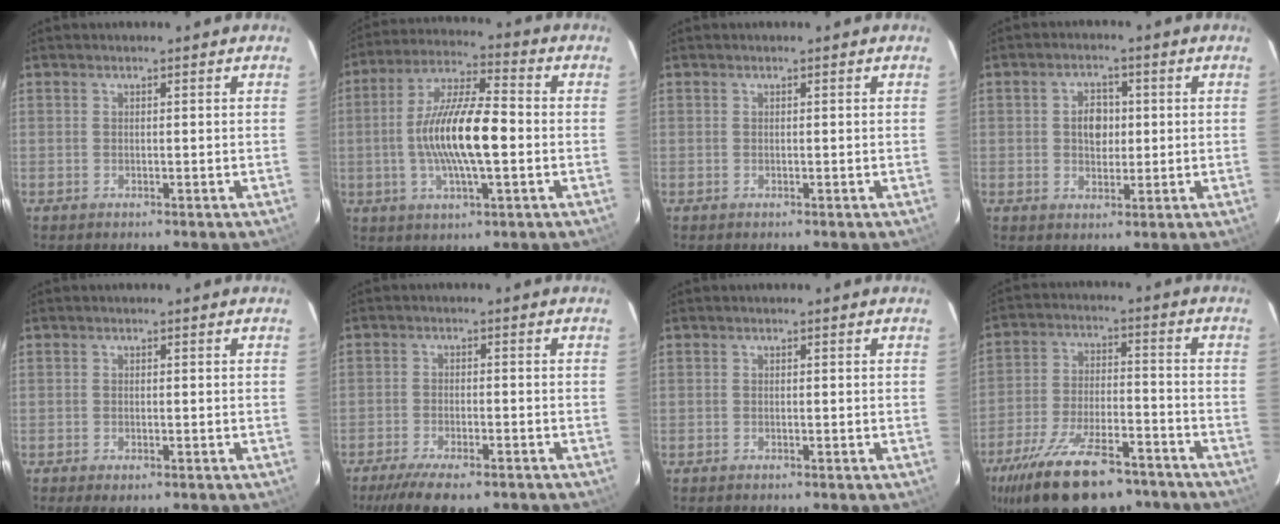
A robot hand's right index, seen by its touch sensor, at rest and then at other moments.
{"total": 14.5, "force": [-1.7, 3.8, 13.9], "torque": [-0.266, 0.005, -0.035]}
{"total": 0.0}
{"total": 4.9, "force": [0.5, 3.7, 3.2], "torque": [-0.050, 0.010, 0.011]}
{"total": 2.1, "force": [-1.2, 1.0, 1.5], "torque": [-0.030, -0.008, -0.017]}
{"total": 11.6, "force": [-8.9, 3.5, 6.6], "torque": [-0.148, -0.032, -0.142]}
{"total": 0.0}
{"total": 21.9, "force": [-16.1, 8.4, 12.3], "torque": [-0.244, -0.027, -0.249]}